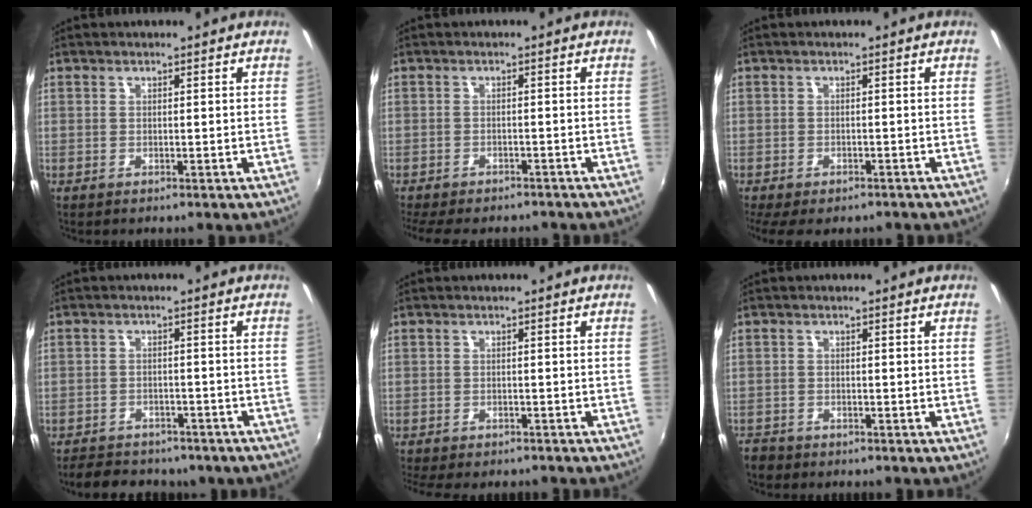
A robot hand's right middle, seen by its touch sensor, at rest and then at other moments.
{"total": 9.8, "force": [-8.5, 3.0, 4.1], "torque": [-0.097, -0.026, -0.127]}
{"total": 7.2, "force": [-5.5, 2.8, 3.7], "torque": [-0.089, -0.034, -0.087]}
{"total": 12.0, "force": [-9.6, 5.6, 4.7], "torque": [-0.112, -0.005, -0.128]}
{"total": 7.2, "force": [-6.2, 2.0, 3.1], "torque": [-0.076, -0.025, -0.095]}
{"total": 3.3, "force": [-2.7, 1.7, 0.5], "torque": [-0.023, -0.007, -0.055]}